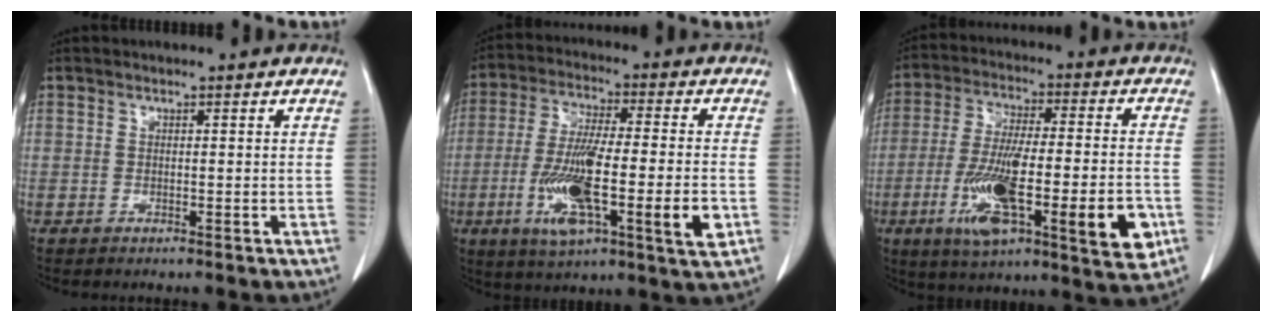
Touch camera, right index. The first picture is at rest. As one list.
[{"total": 17.2, "force": [-4.6, 2.1, 16.5], "torque": [-0.288, -0.018, -0.075]}, {"total": 20.6, "force": [-6.6, 3.7, 19.2], "torque": [-0.301, -0.019, -0.100]}]